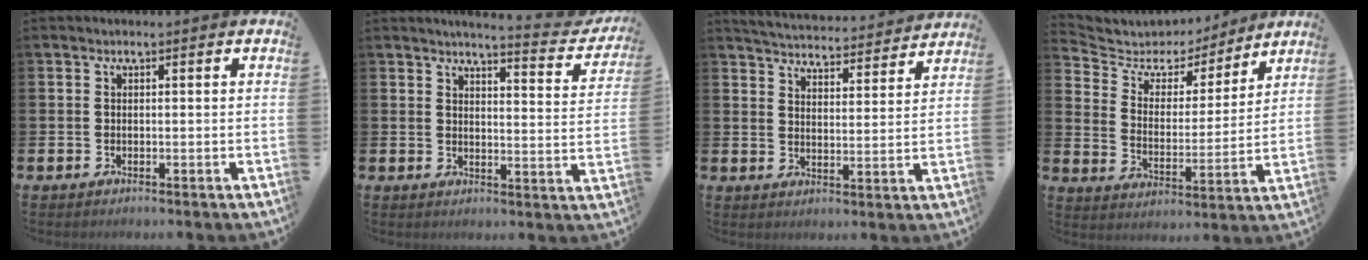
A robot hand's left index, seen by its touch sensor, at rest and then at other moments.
{"total": 4.0, "force": [3.9, 0.1, 1.0], "torque": [-0.023, -0.036, 0.059]}
{"total": 4.9, "force": [4.9, 0.4, 0.2], "torque": [-0.017, -0.043, 0.082]}
{"total": 6.4, "force": [5.5, 3.0, 1.1], "torque": [-0.057, -0.042, 0.093]}